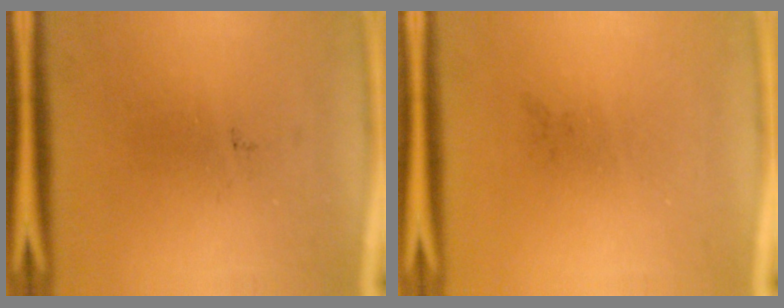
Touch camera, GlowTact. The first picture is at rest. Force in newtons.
{"total": 0.0}